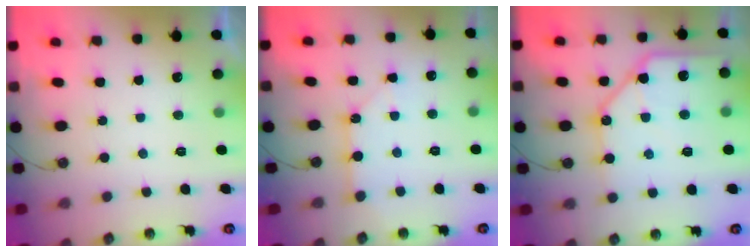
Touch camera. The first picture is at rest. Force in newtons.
{"total": 3.2, "press": 3.2, "slide": 0.2}
{"total": 14.0, "press": 13.9, "slide": 1.4}